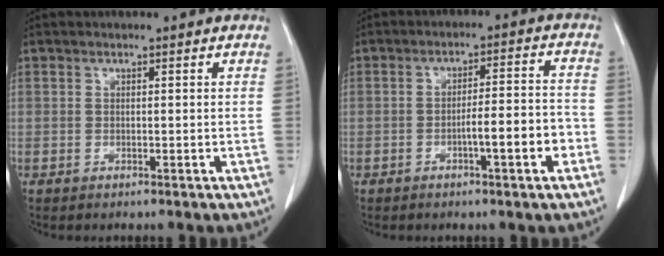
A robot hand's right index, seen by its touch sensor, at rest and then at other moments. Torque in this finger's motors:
{"motor_torque": [0.50, -0.29, 0.29, 0.08]}